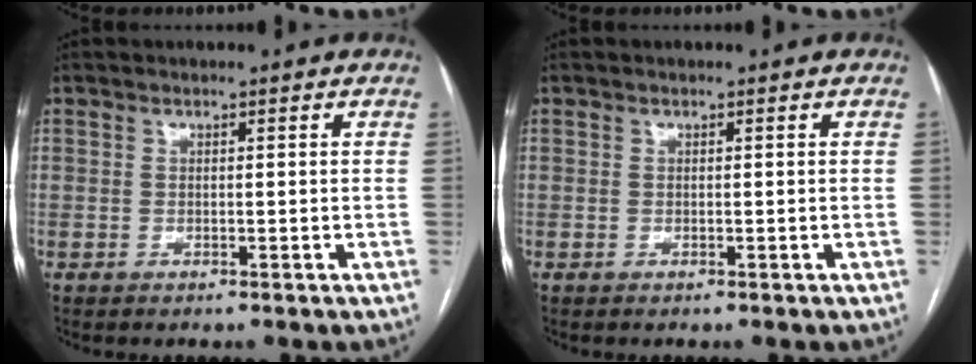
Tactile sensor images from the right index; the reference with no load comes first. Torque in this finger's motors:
{"motor_torque": [0.00, 0.00, 0.00, 0.00]}